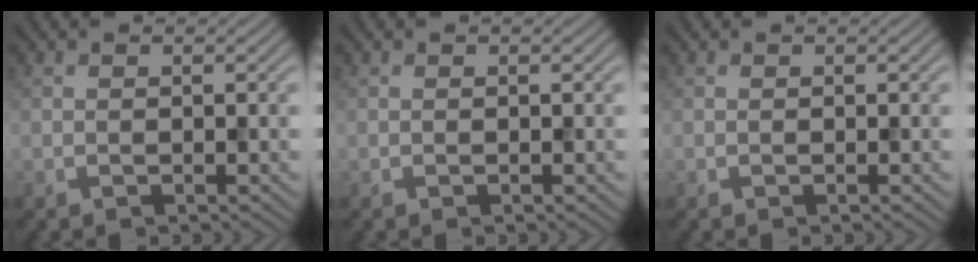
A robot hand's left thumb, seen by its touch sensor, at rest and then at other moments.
{"total": 0.0}
{"total": 0.0}